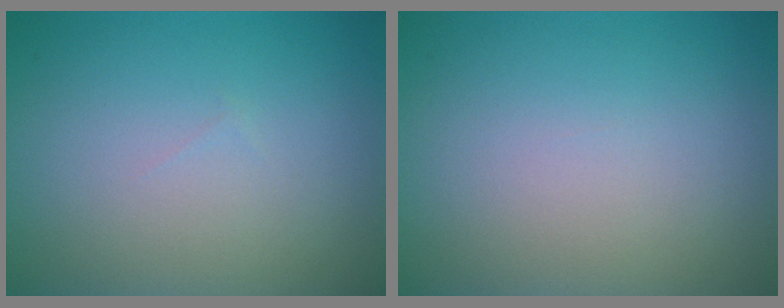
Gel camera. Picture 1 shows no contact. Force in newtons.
{"total": 0.0}